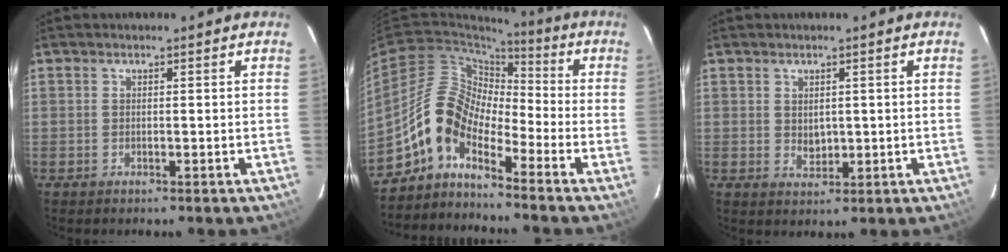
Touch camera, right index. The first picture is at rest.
{"total": 9.6, "force": [-6.5, 4.2, 5.6], "torque": [-0.099, 0.024, -0.145]}
{"total": 2.6, "force": [0.5, 2.0, 1.6], "torque": [-0.024, 0.000, 0.013]}